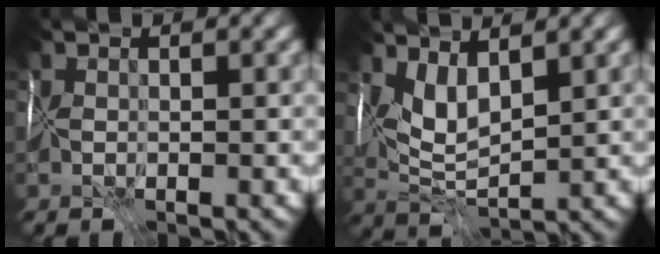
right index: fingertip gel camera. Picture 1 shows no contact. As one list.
[{"total": 2.3, "force": [1.8, 0.0, 1.5], "torque": [-0.022, -0.011, 0.043]}]